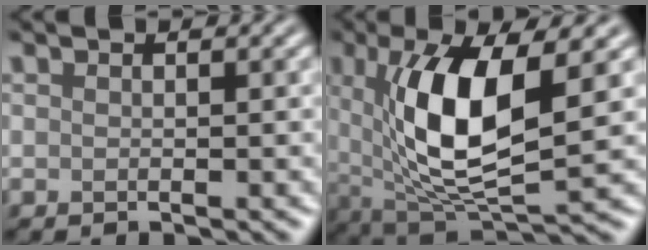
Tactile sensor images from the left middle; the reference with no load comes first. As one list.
[{"total": 10.0, "force": [1.7, 3.7, 9.2], "torque": [-0.171, -0.009, 0.033]}]